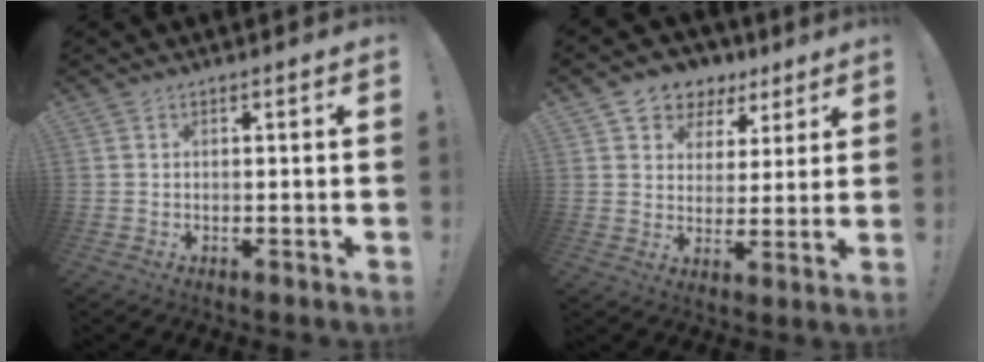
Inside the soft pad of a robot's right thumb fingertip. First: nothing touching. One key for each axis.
{"total": 7.8, "fx": 4.3, "fy": 6.4, "fz": 1.2, "tx": -0.018, "ty": -0.031, "tz": 0.087}